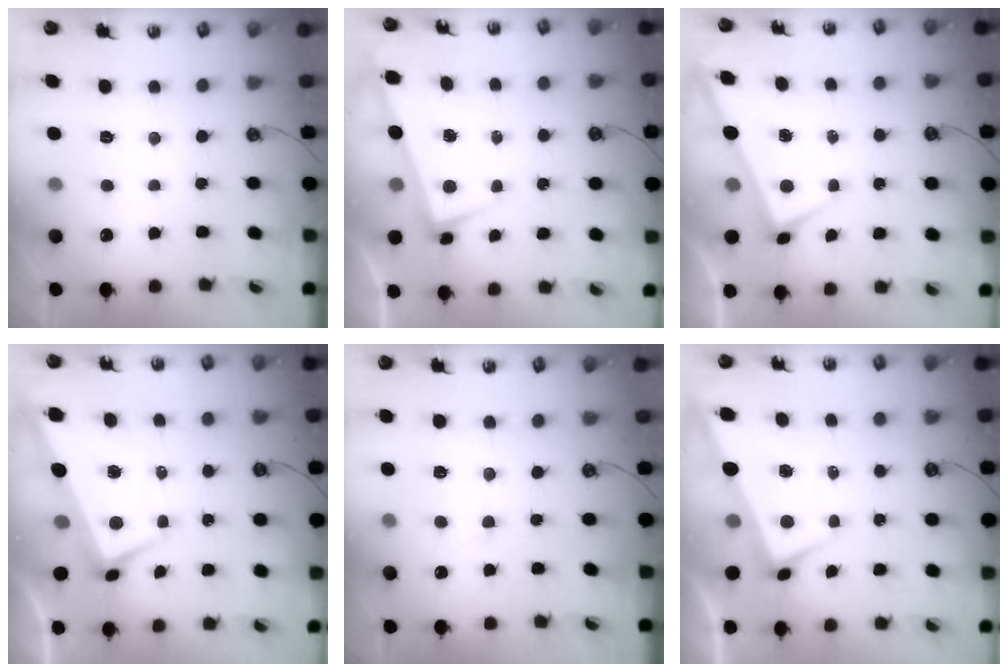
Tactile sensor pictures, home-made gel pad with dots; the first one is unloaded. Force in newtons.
{"total": 3.4, "press": 3.2, "slide": 1.0}
{"total": 1.7, "press": 1.7, "slide": 0.1}
{"total": 1.7, "press": 1.4, "slide": 1.0}
{"total": 0.8, "press": 0.6, "slide": 0.6}
{"total": 0.9, "press": 0.7, "slide": 0.5}